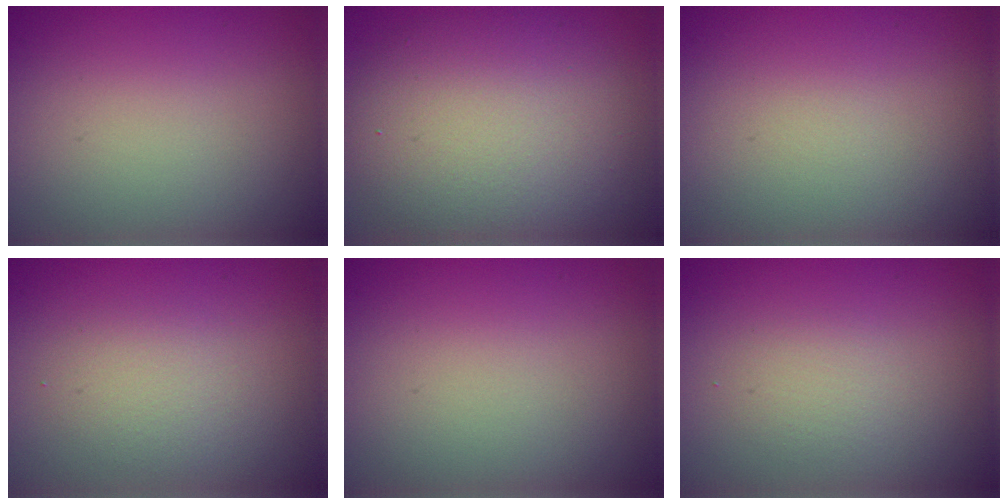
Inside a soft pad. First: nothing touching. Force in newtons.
{"total": 9.1, "press": 9.1, "slide": 0.3}
{"total": 0.0}
{"total": 2.1, "press": 2.1, "slide": 0.1}
{"total": 0.0}
{"total": 1.4, "press": 1.4, "slide": 0.1}